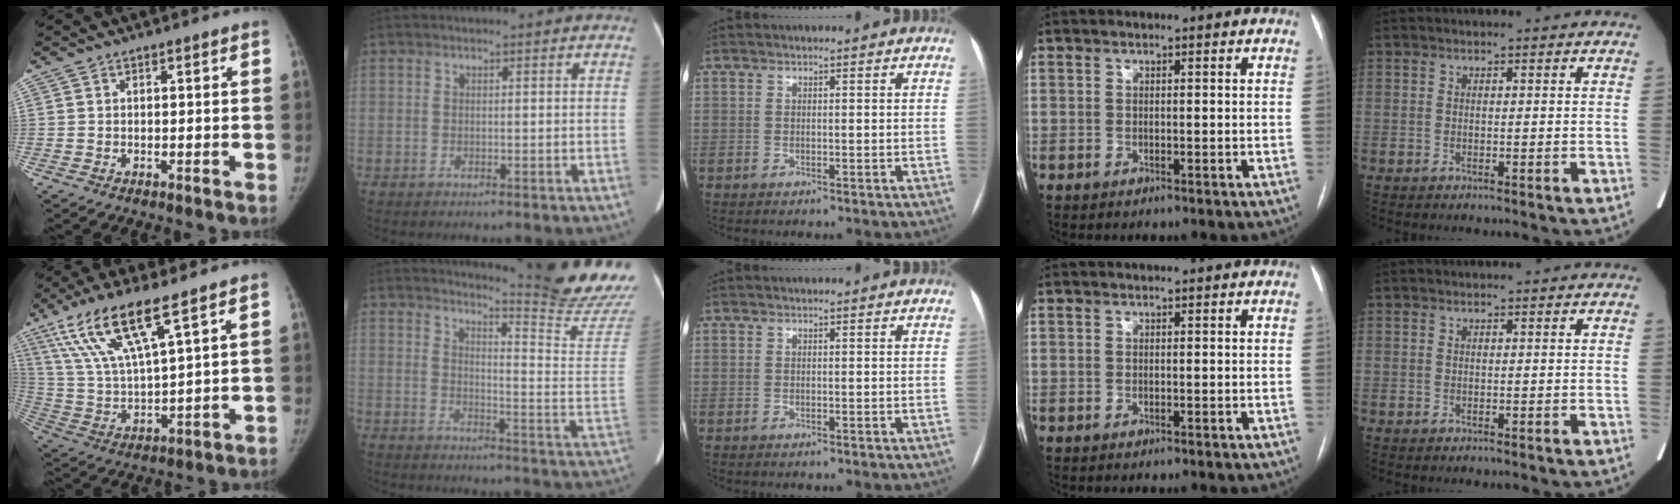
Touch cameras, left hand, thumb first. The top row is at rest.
{"thumb": {"total": 15.2, "force": [9.0, 2.9, 12.0], "torque": [-0.250, -0.030, 0.184]}, "index": {"total": 16.0, "force": [15.1, -3.5, 3.6], "torque": [-0.059, -0.142, 0.178]}}